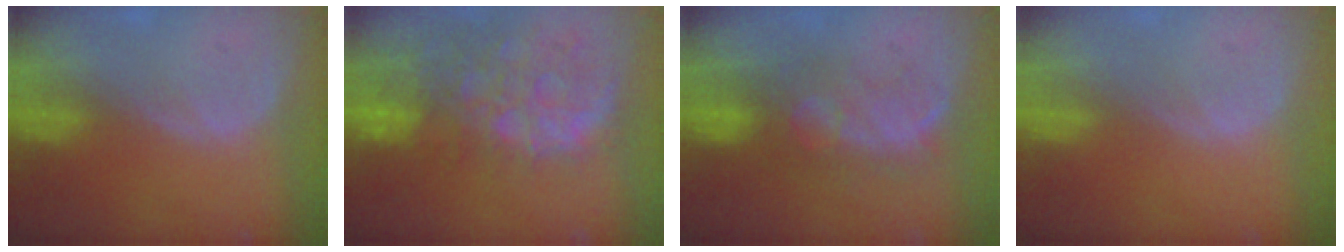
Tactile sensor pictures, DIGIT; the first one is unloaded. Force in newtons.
{"total": 13.0, "press": 10.7, "slide": 7.4}
{"total": 7.6, "press": 7.3, "slide": 2.1}
{"total": 0.0}